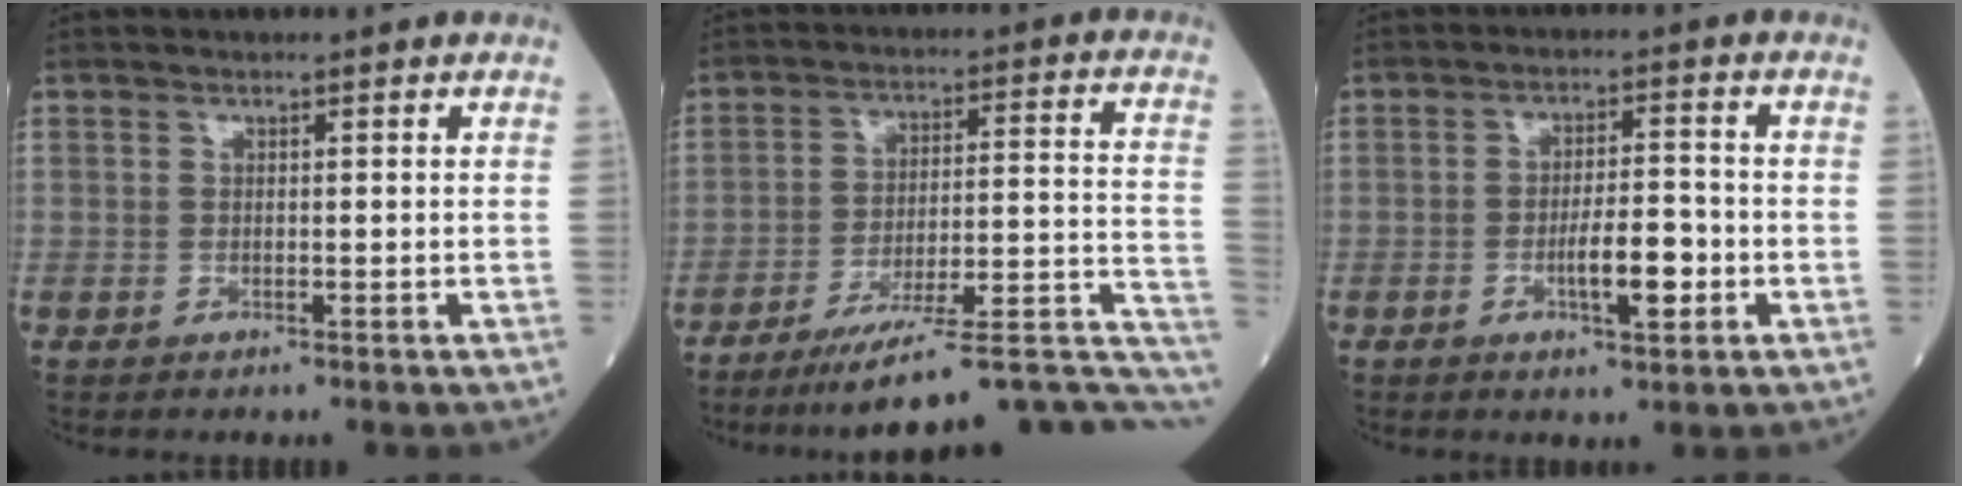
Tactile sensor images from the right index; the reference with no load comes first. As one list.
[{"total": 22.2, "force": [-17.8, 2.2, 13.1], "torque": [-0.104, 0.028, -0.250]}, {"total": 6.1, "force": [-2.0, 1.3, 5.6], "torque": [-0.092, 0.002, -0.032]}]